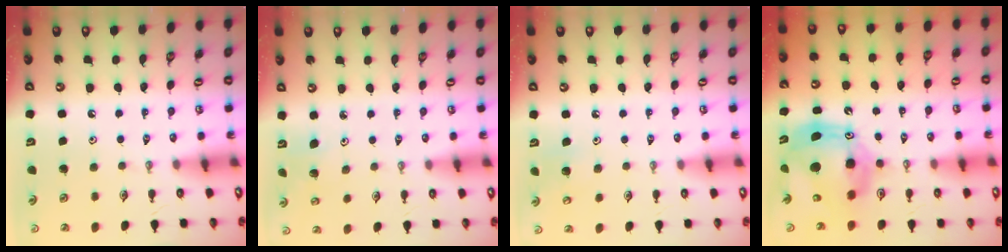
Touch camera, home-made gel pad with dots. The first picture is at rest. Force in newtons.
{"total": 4.2, "press": 4.1, "slide": 0.8}
{"total": 7.1, "press": 7.1, "slide": 0.9}
{"total": 15.3, "press": 15.2, "slide": 1.5}